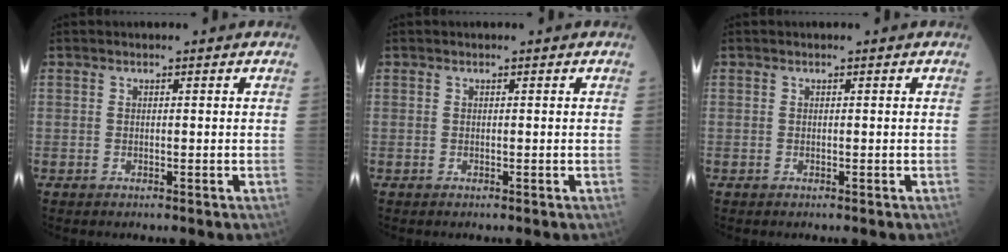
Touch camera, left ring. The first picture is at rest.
{"total": 0.0}
{"total": 0.0}